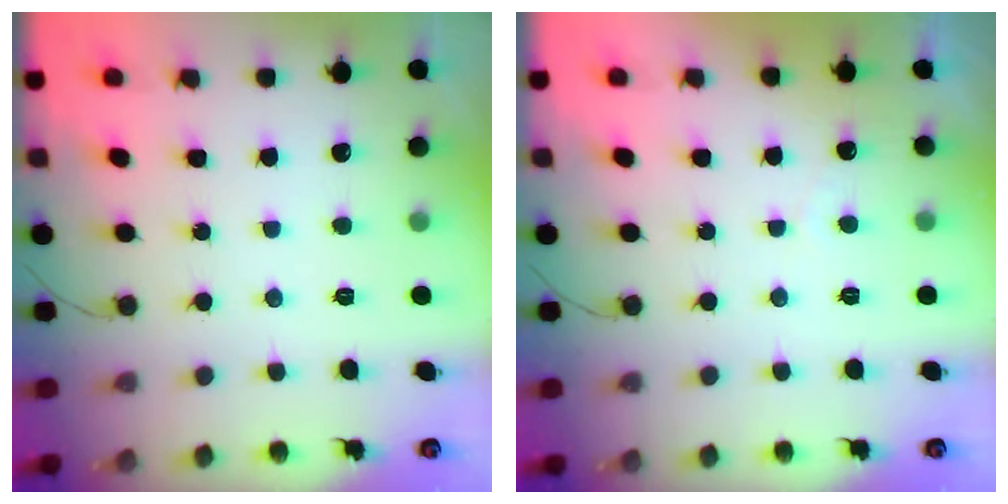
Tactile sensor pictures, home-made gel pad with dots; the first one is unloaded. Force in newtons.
{"total": 1.8, "press": 1.8, "slide": 0.1}